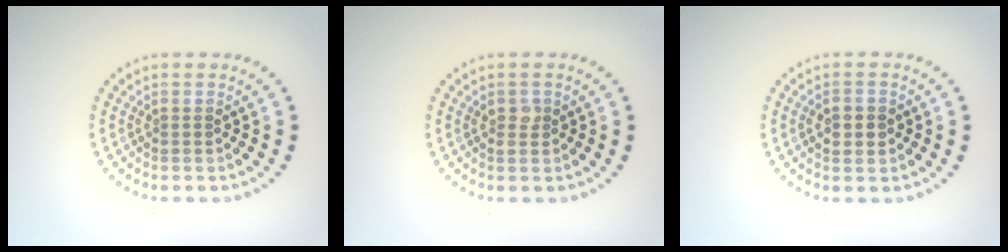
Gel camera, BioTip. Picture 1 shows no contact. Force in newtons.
{"total": 1.2, "press": 1.2, "slide": 0.1}
{"total": 2.2, "press": 2.2, "slide": 0.4}